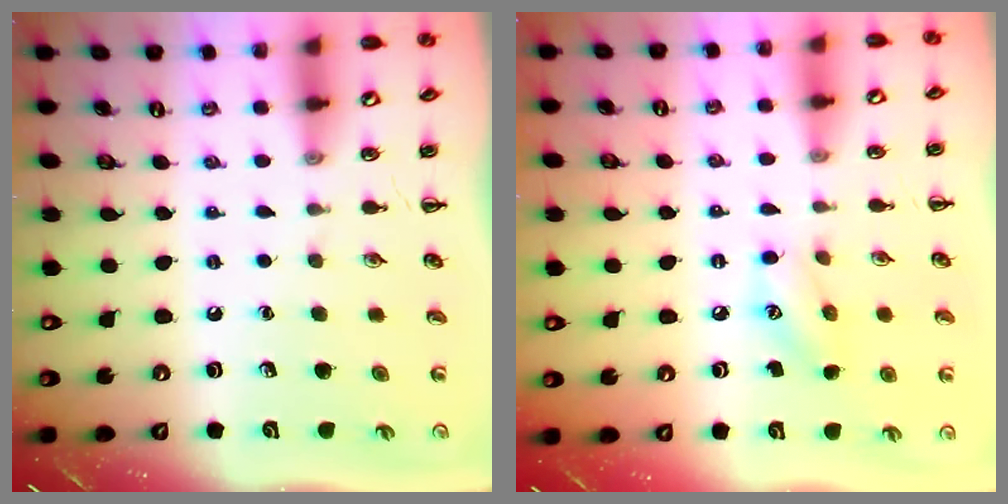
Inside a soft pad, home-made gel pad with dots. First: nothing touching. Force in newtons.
{"total": 7.7, "press": 7.6, "slide": 0.7}